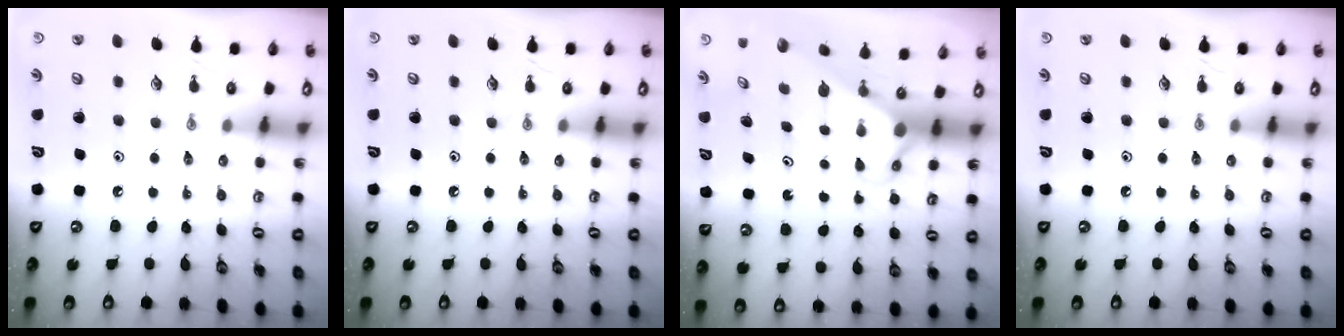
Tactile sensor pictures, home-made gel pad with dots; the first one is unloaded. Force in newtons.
{"total": 0.0}
{"total": 2.9, "press": 2.9, "slide": 0.3}
{"total": 0.0}